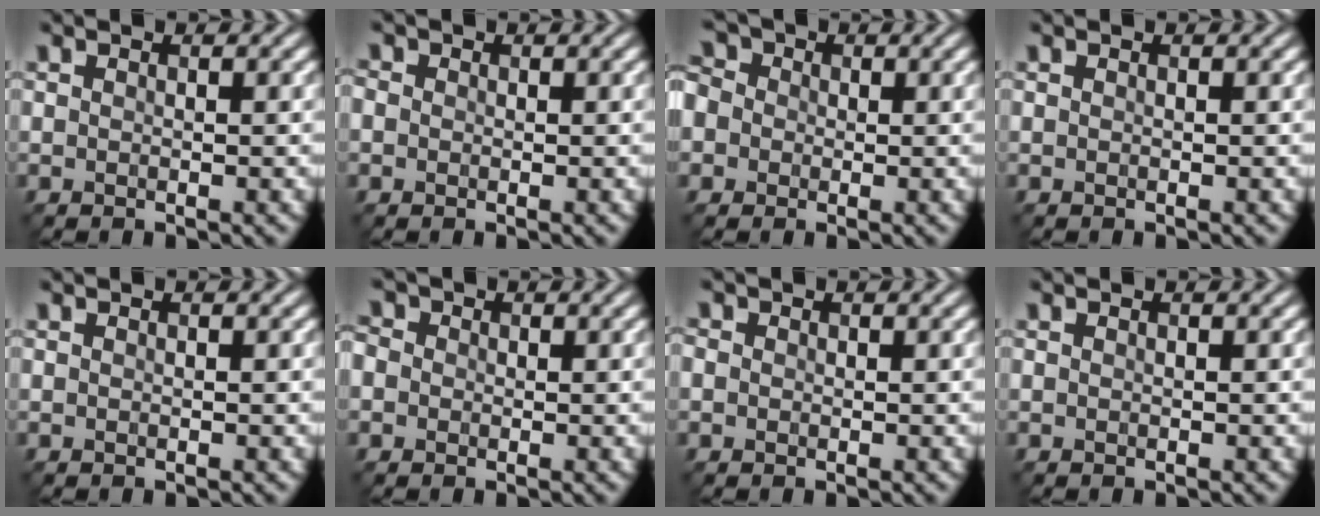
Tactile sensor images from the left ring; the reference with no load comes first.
{"total": 2.0, "force": [0.5, 1.8, 0.7], "torque": [-0.005, 0.015, -0.009]}
{"total": 6.7, "force": [-0.1, 6.0, 2.9], "torque": [-0.070, 0.033, -0.045]}
{"total": 0.0}
{"total": 0.0}
{"total": 4.0, "force": [0.8, 3.5, 1.6], "torque": [-0.034, 0.029, -0.018]}
{"total": 1.4, "force": [0.3, 1.3, 0.4], "torque": [-0.008, 0.008, -0.009]}
{"total": 0.0}